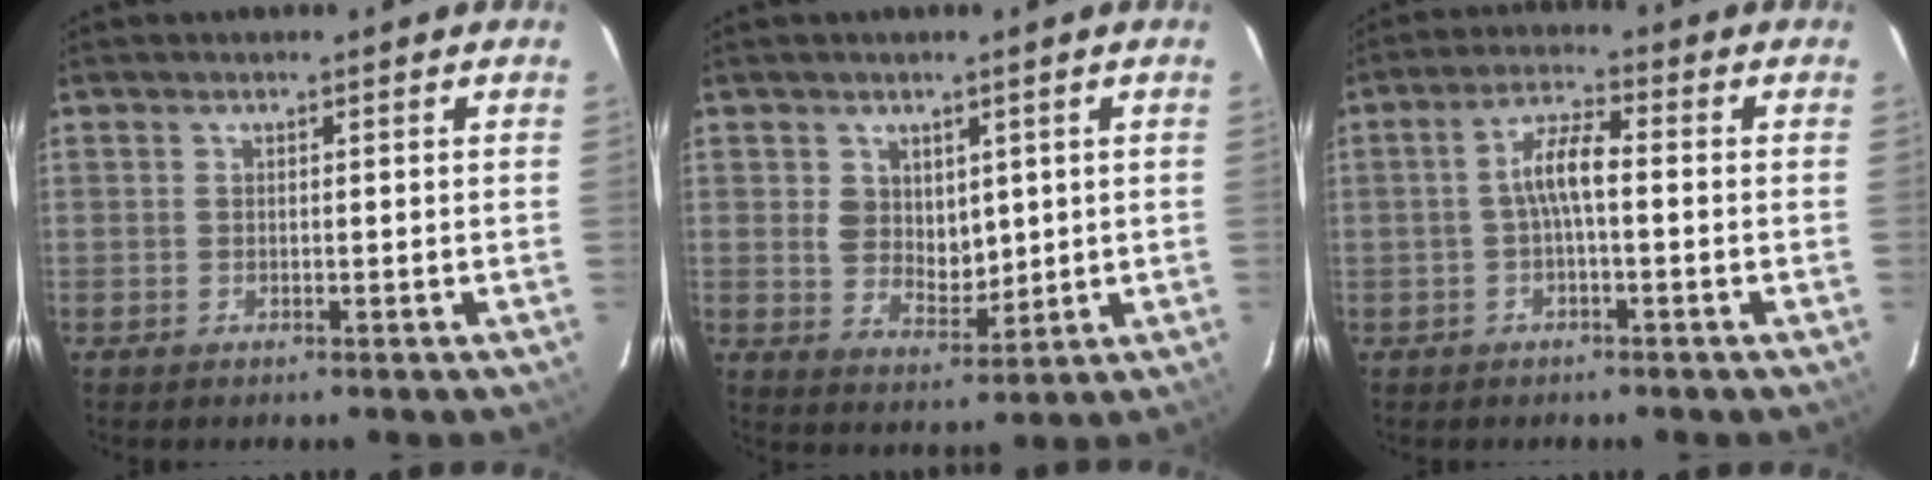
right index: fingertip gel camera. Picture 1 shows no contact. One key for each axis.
{"total": 6.3, "fx": 1.8, "fy": 5.1, "fz": 3.3, "tx": -0.054, "ty": 0.000, "tz": 0.042}
{"total": 5.3, "fx": -0.6, "fy": 1.3, "fz": 5.1, "tx": -0.102, "ty": 0.015, "tz": -0.011}